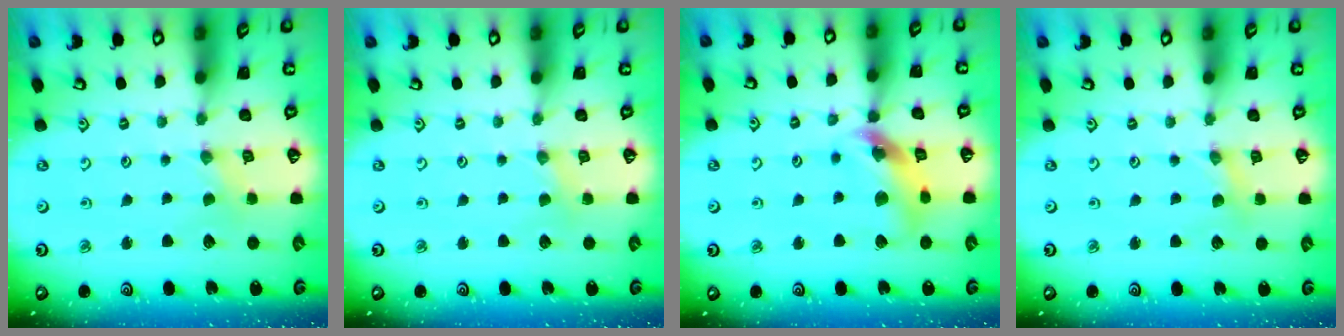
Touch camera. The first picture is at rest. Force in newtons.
{"total": 2.2, "press": 2.2, "slide": 0.4}
{"total": 12.3, "press": 12.2, "slide": 1.6}
{"total": 1.2, "press": 1.2, "slide": 0.2}